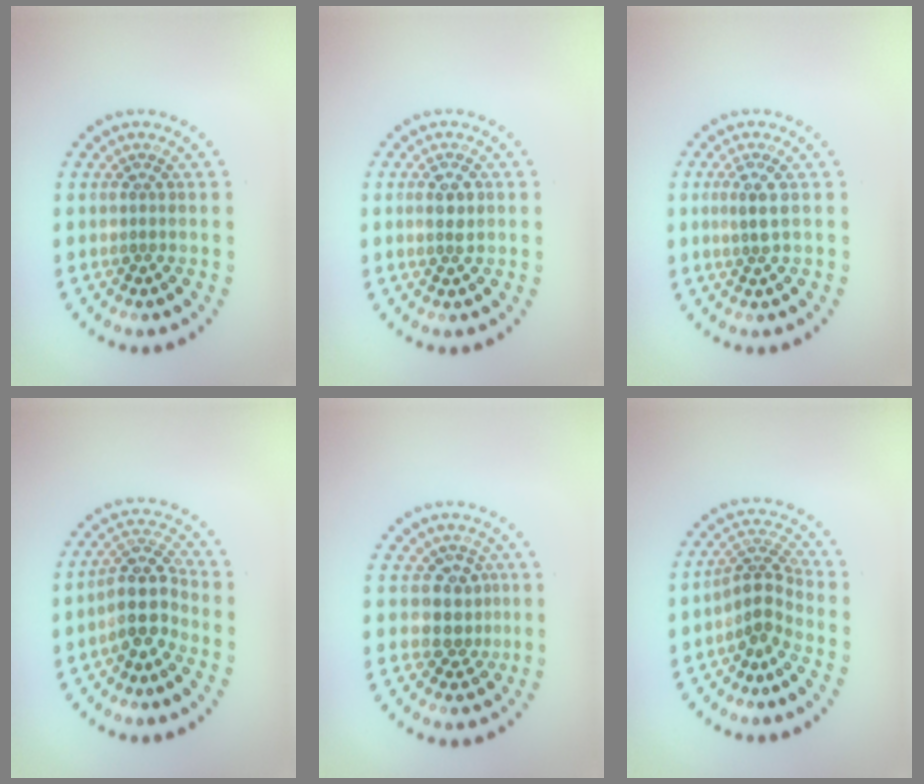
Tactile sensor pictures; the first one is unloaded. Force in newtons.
{"total": 1.6, "press": 1.6, "slide": 0.2}
{"total": 1.5, "press": 1.3, "slide": 0.8}
{"total": 3.8, "press": 3.1, "slide": 2.2}
{"total": 2.7, "press": 2.0, "slide": 1.8}
{"total": 2.9, "press": 2.0, "slide": 2.1}